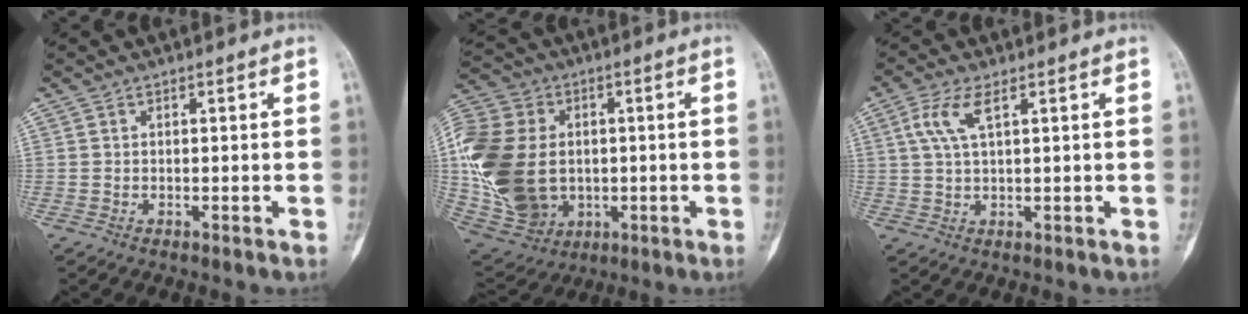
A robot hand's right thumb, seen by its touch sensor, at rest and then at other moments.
{"total": 24.9, "force": [0.1, 18.7, 16.5], "torque": [-0.363, 0.002, 0.024]}
{"total": 5.3, "force": [2.1, 1.7, 4.6], "torque": [-0.112, 0.004, 0.044]}